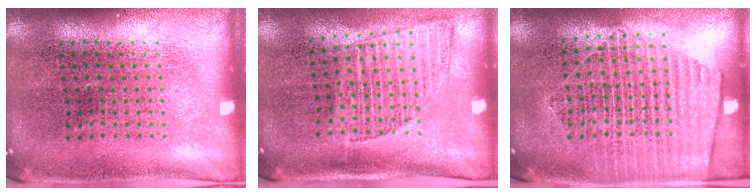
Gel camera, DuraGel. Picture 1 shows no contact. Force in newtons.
{"total": 1.3, "press": 1.0, "slide": 0.8}
{"total": 1.7, "press": 1.5, "slide": 0.8}